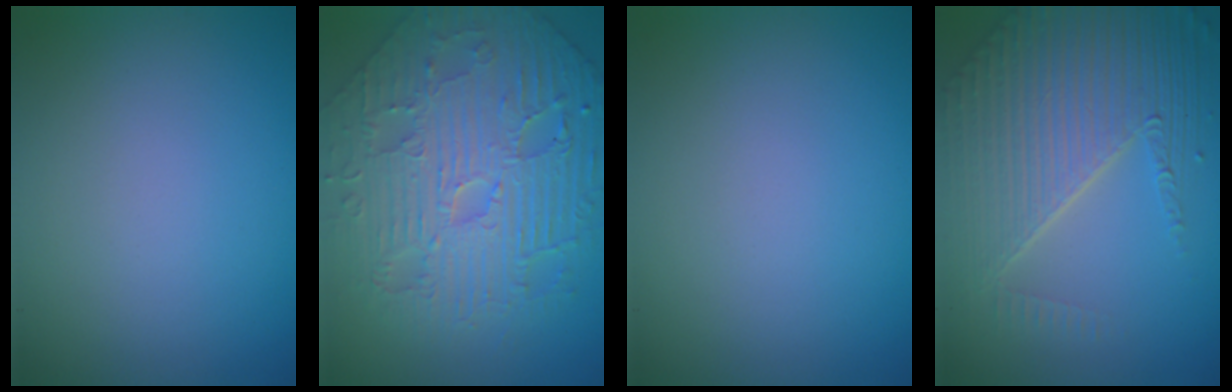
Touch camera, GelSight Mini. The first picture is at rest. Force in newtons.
{"total": 8.2, "press": 6.6, "slide": 4.8}
{"total": 0.0}
{"total": 8.4, "press": 5.6, "slide": 6.3}